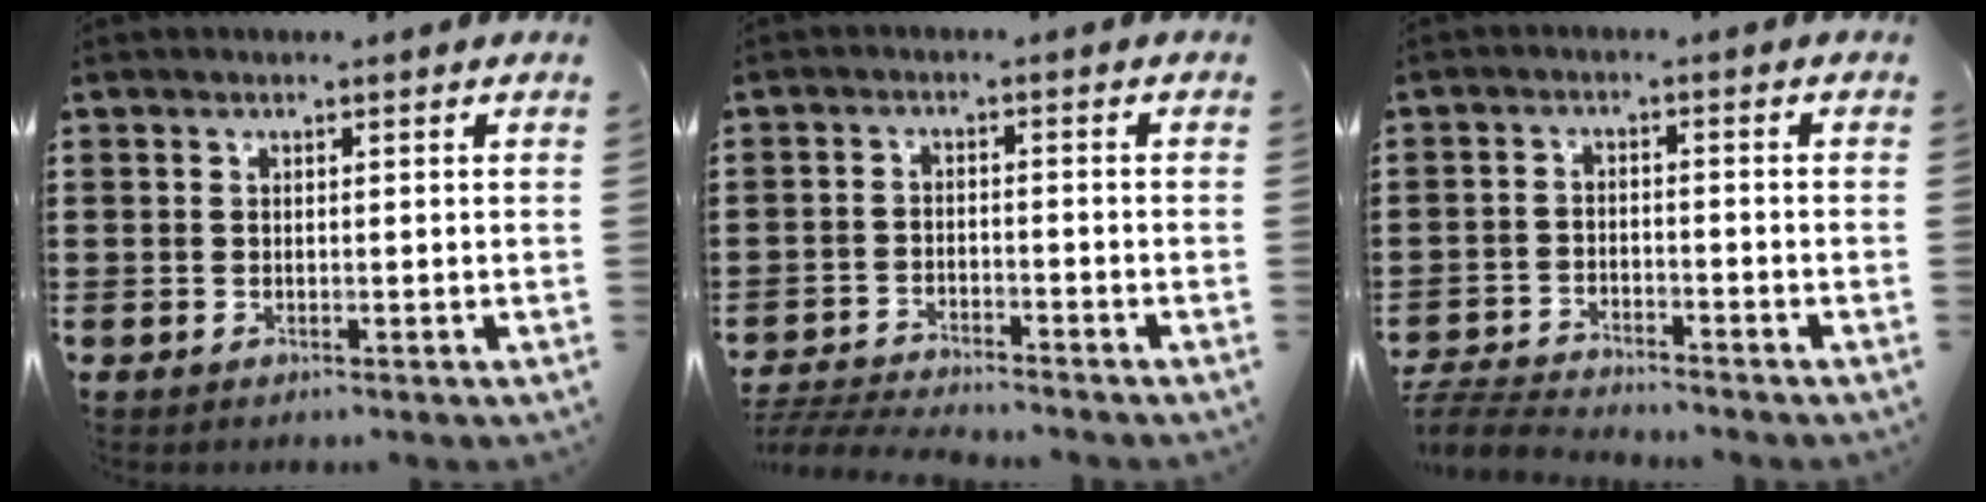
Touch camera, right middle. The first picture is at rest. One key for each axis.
{"total": 4.2, "fx": -4.2, "fy": 0.3, "fz": 0.5, "tx": -0.024, "ty": -0.001, "tz": -0.091}
{"total": 4.7, "fx": -4.7, "fy": 0.6, "fz": 0.6, "tx": -0.023, "ty": 0.003, "tz": -0.098}